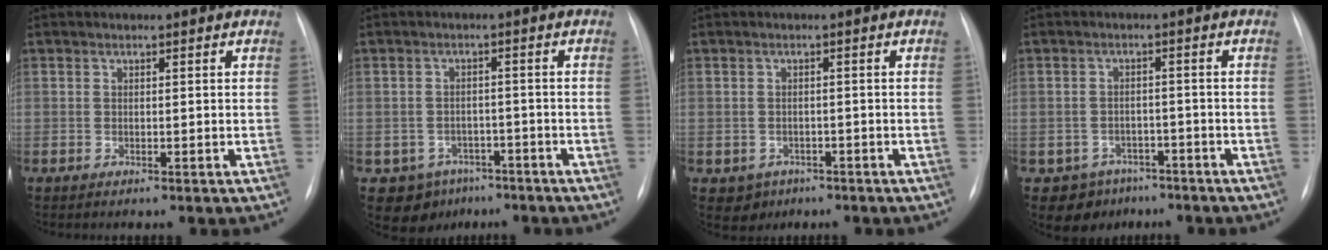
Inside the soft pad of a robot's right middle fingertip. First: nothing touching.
{"total": 6.5, "force": [-4.0, 5.0, 1.2], "torque": [-0.013, 0.011, -0.049]}
{"total": 3.3, "force": [-1.7, 2.8, 0.5], "torque": [-0.007, 0.008, -0.016]}
{"total": 5.9, "force": [-4.0, 4.4, 0.4], "torque": [0.002, 0.013, -0.051]}